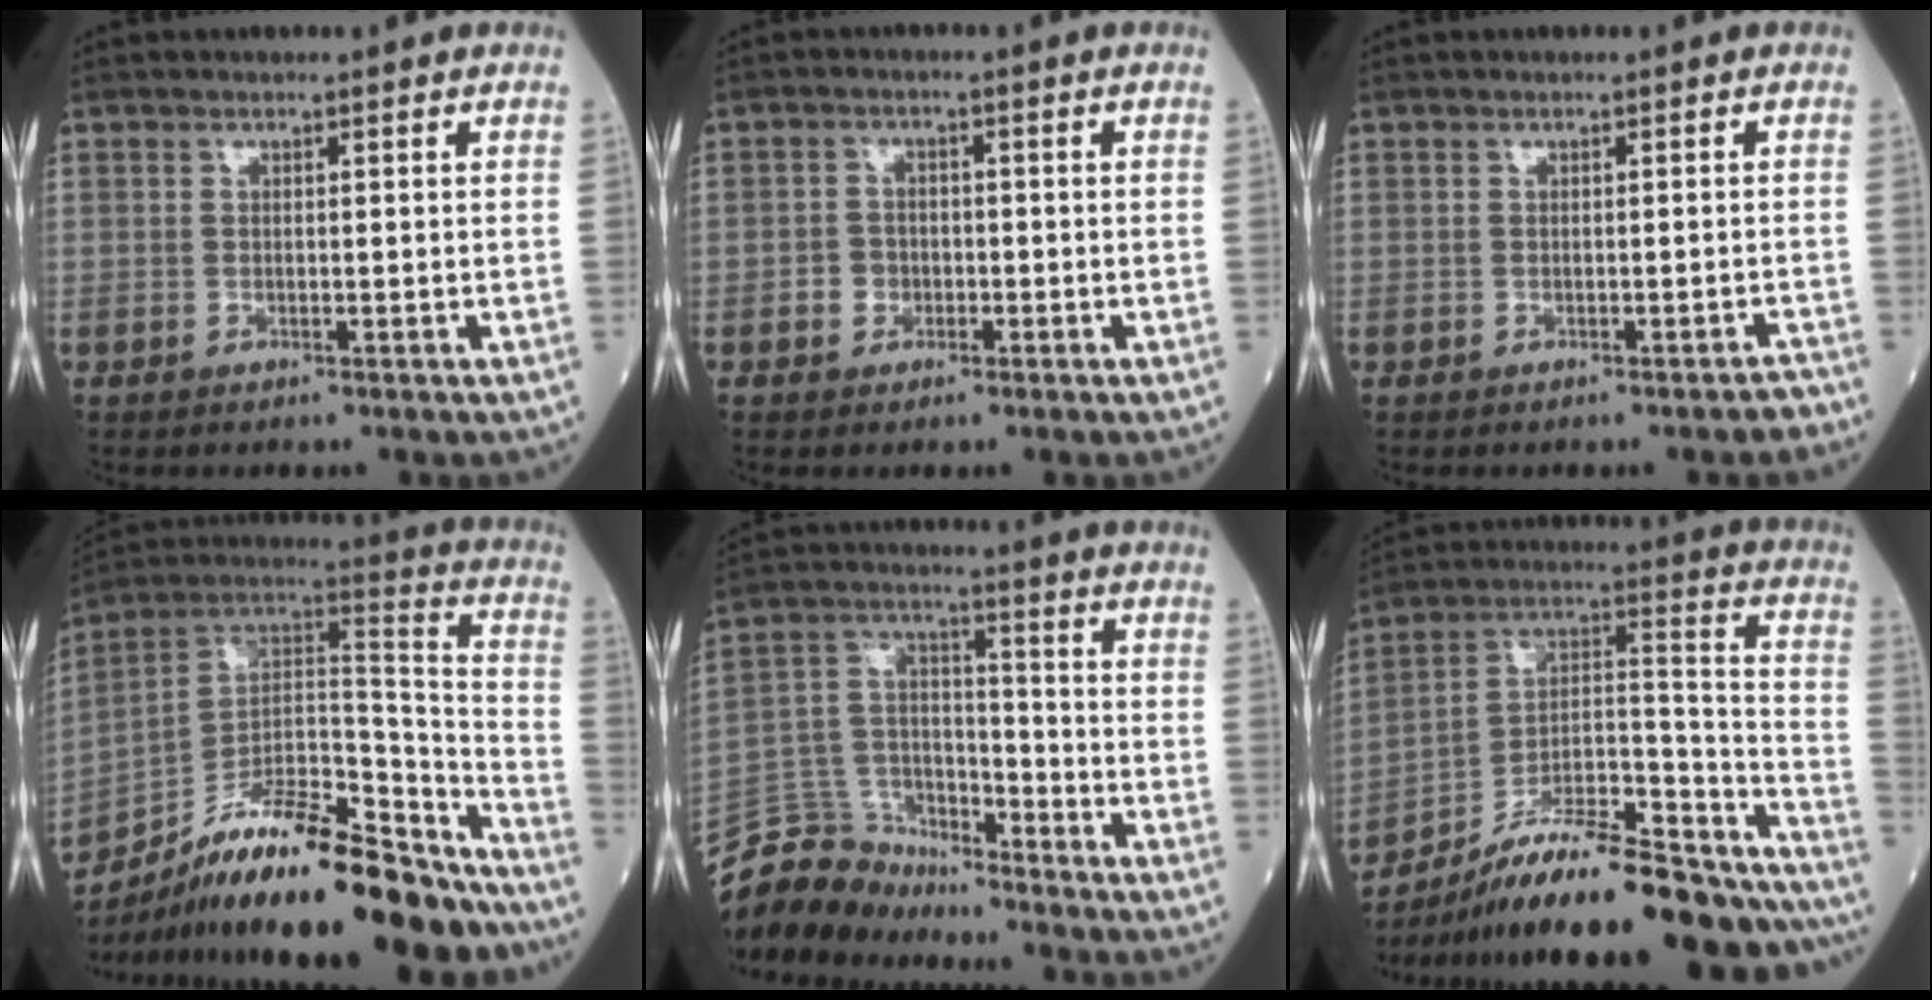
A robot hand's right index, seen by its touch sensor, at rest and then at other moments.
{"total": 2.5, "force": [-1.0, 2.2, 0.8], "torque": [-0.010, 0.009, -0.019]}
{"total": 1.7, "force": [-1.5, 0.3, 0.7], "torque": [-0.007, -0.002, -0.017]}
{"total": 27.0, "force": [-20.9, 6.0, 16.0], "torque": [-0.229, 0.018, -0.336]}
{"total": 10.5, "force": [-10.0, 3.4, -0.4], "torque": [0.001, 0.042, -0.193]}
{"total": 28.9, "force": [-24.5, 4.5, 14.7], "torque": [-0.156, 0.029, -0.363]}